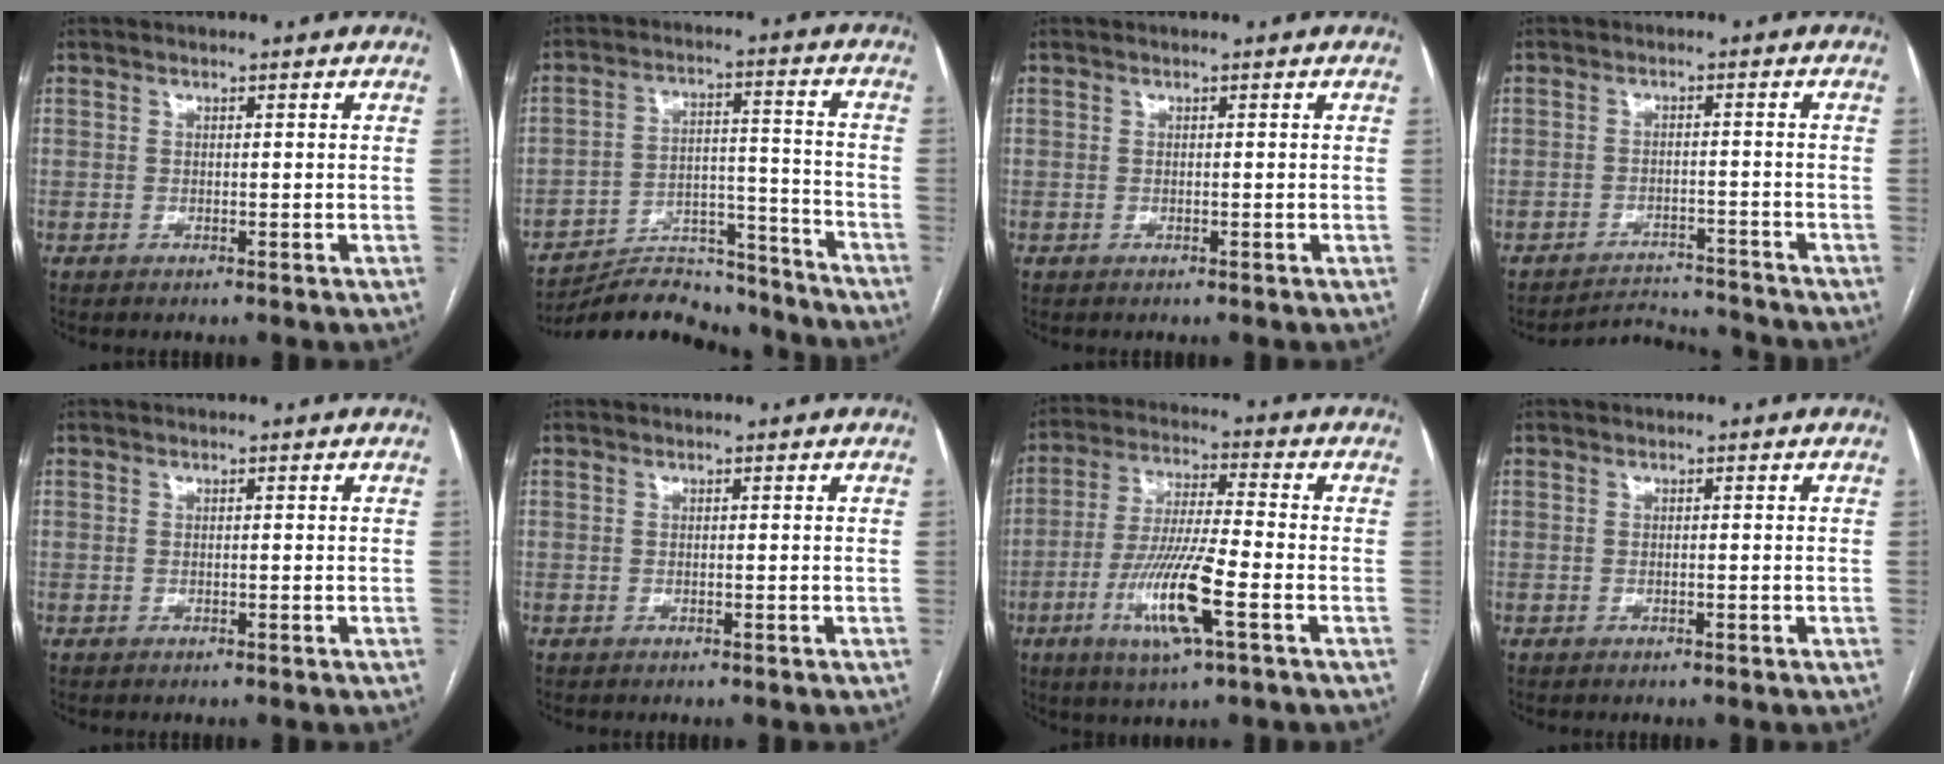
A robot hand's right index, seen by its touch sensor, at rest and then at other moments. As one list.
[{"total": 16.1, "force": [-15.5, 3.3, 2.9], "torque": [-0.047, 0.030, -0.232]}, {"total": 0.0}, {"total": 5.2, "force": [-5.1, 0.1, -1.3], "torque": [0.022, 0.010, -0.079]}, {"total": 0.0}, {"total": 0.0}, {"total": 12.5, "force": [-4.6, 0.8, 11.6], "torque": [-0.231, -0.015, -0.085]}, {"total": 0.0}]